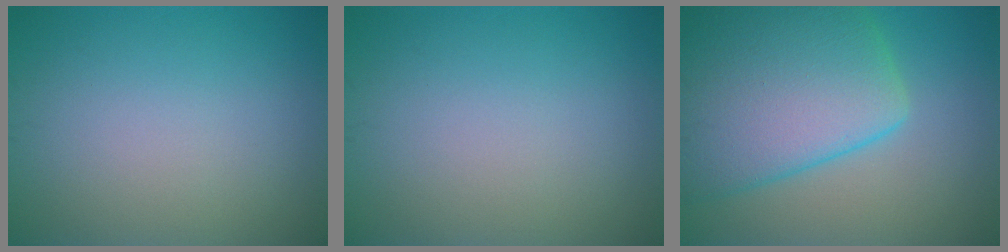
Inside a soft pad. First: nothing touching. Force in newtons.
{"total": 0.0}
{"total": 10.9, "press": 10.9, "slide": 0.7}